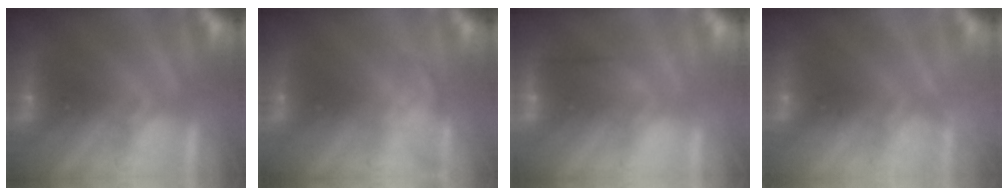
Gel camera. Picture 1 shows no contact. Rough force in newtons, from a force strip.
{"total": 3.9}
{"total": 3.0}
{"total": 2.7}